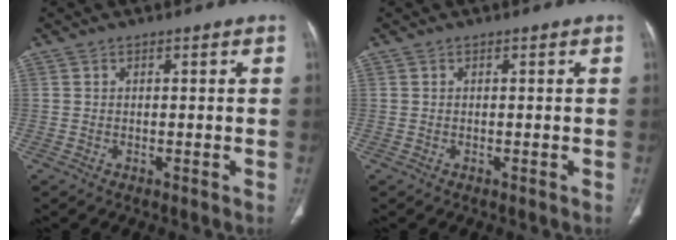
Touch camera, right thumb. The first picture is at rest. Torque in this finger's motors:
{"motor_torque": [0.49, 0.49, 0.00, 0.00, 0.00]}